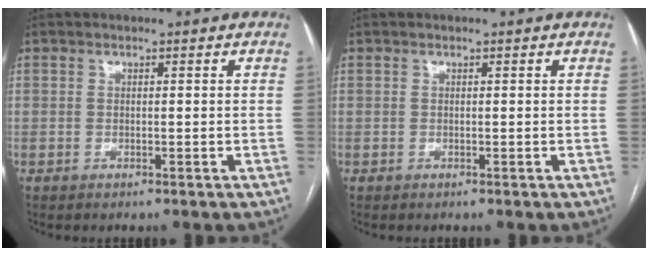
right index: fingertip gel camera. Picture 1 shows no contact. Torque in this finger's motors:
{"motor_torque": [0.00, 0.00, 0.00, 0.00]}